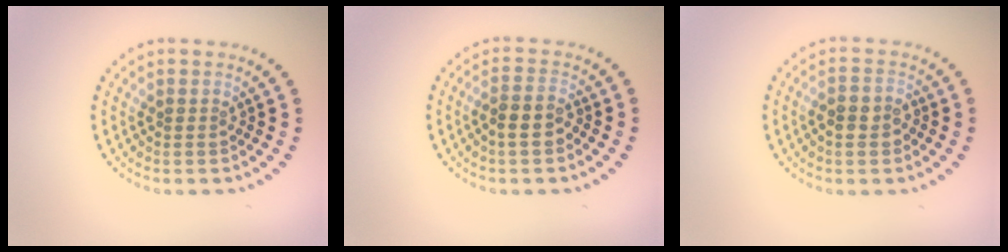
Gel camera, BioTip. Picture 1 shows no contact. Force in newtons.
{"total": 2.5, "press": 2.3, "slide": 1.0}
{"total": 2.2, "press": 2.1, "slide": 0.7}